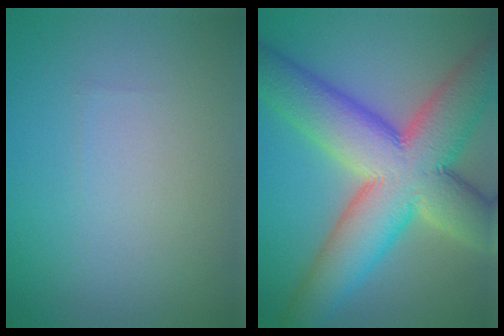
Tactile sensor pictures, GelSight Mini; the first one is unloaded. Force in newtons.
{"total": 13.7, "press": 13.6, "slide": 0.7}